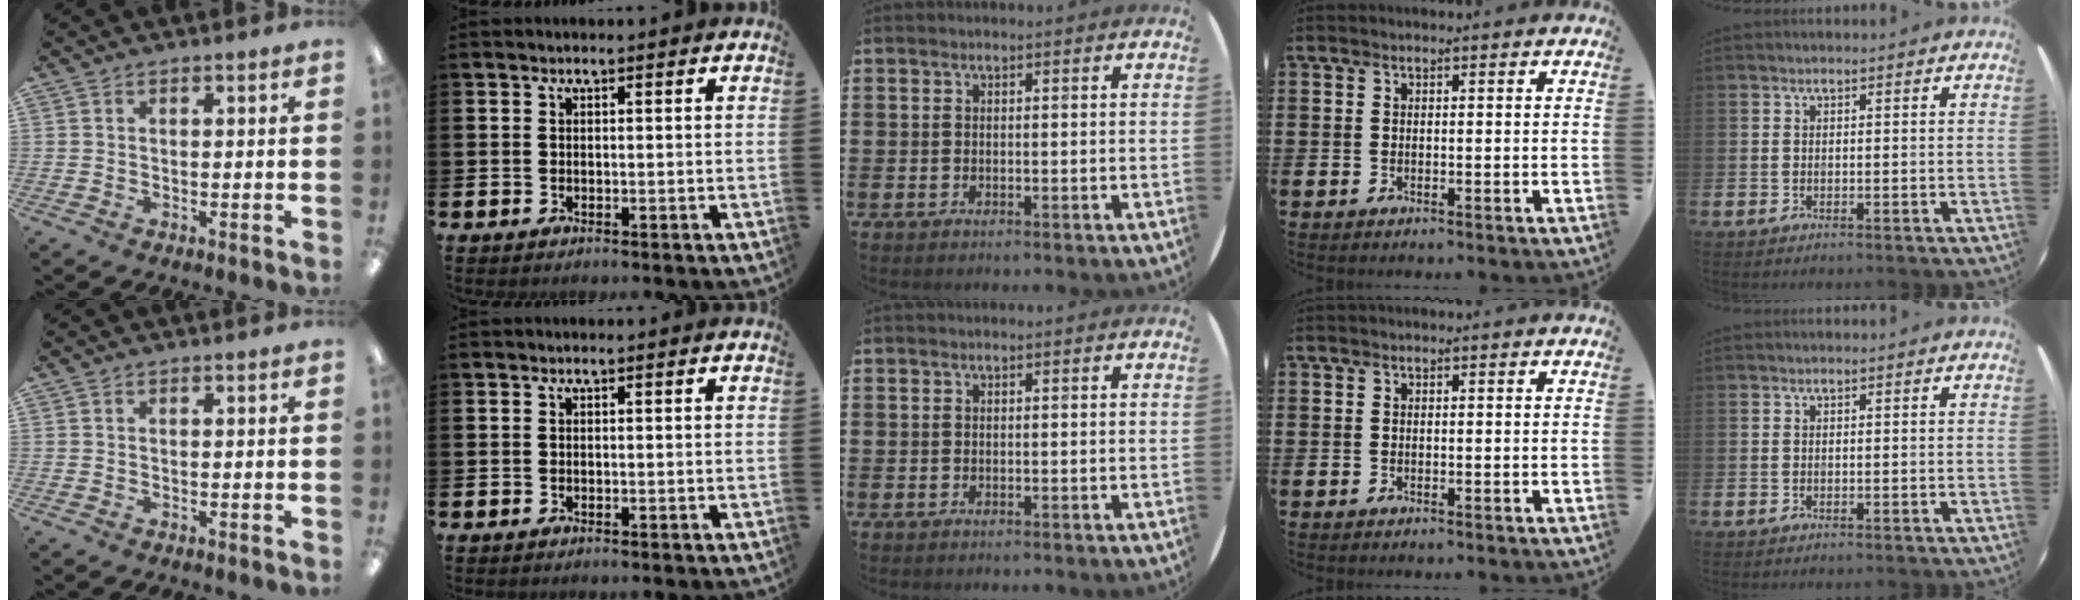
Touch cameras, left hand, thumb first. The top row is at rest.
{}